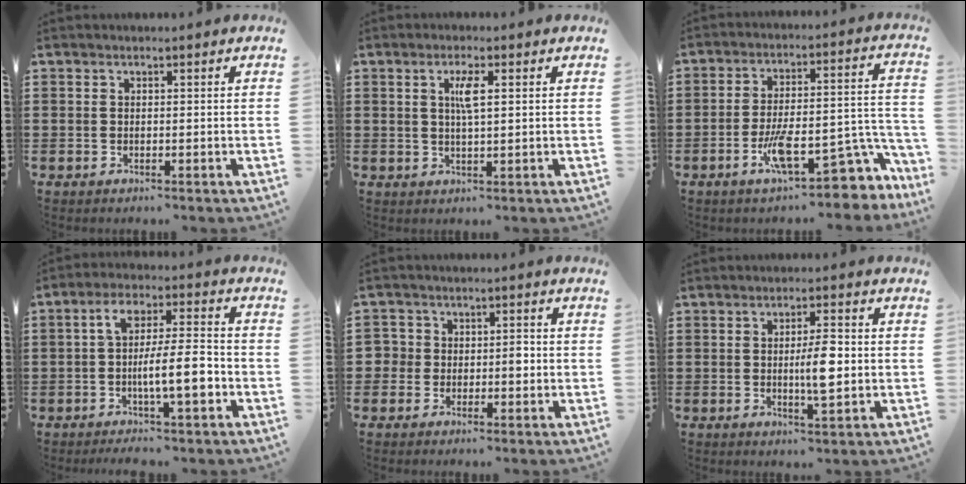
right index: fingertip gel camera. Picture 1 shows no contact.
{"total": 3.0, "force": [0.8, 0.5, 2.8], "torque": [-0.058, 0.003, 0.011]}
{"total": 11.4, "force": [-5.8, 3.3, 9.2], "torque": [-0.152, 0.004, -0.102]}
{"total": 10.8, "force": [-2.8, 3.3, 9.9], "torque": [-0.170, 0.004, -0.051]}
{"total": 3.5, "force": [-0.5, 2.9, 1.8], "torque": [-0.045, 0.008, -0.015]}
{"total": 5.5, "force": [-0.2, 1.2, 5.4], "torque": [-0.094, -0.004, -0.011]}